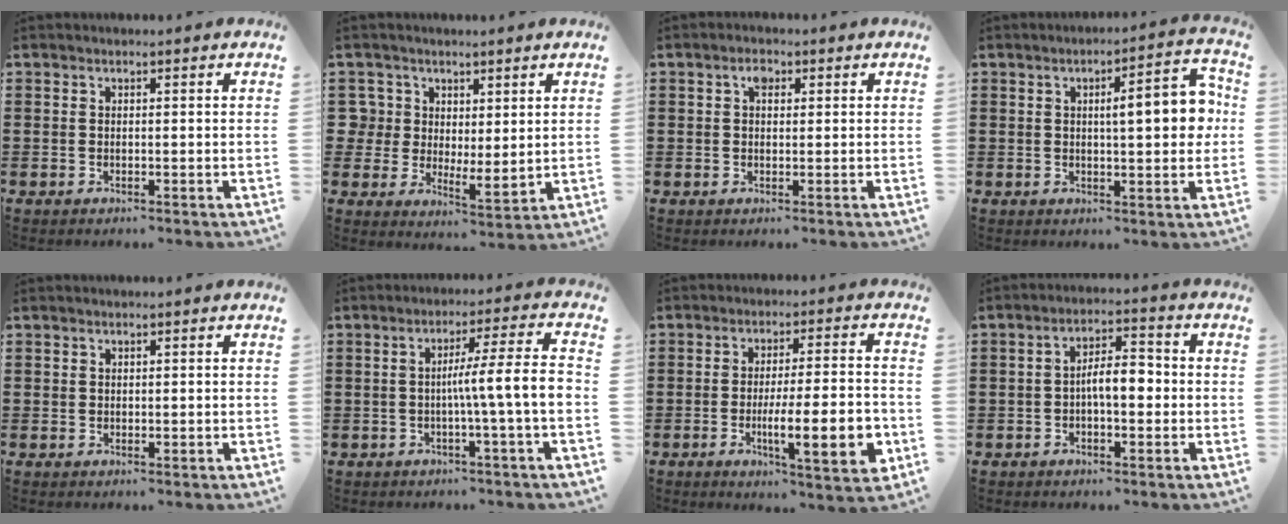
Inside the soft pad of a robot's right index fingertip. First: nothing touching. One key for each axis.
{"total": 4.4, "fx": 2.5, "fy": 3.6, "fz": 0.4, "tx": -0.024, "ty": 0.005, "tz": 0.048}
{"total": 2.1, "fx": 0.8, "fy": 1.2, "fz": 1.5, "tx": -0.026, "ty": 0.004, "tz": 0.012}
{"total": 8.0, "fx": 1.1, "fy": 2.0, "fz": 7.6, "tx": -0.111, "ty": -0.006, "tz": 0.008}
{"total": 0.6, "fx": 0.5, "fy": 0.4, "fz": 0.1, "tx": -0.004, "ty": 0.000, "tz": 0.011}
{"total": 7.6, "fx": -1.2, "fy": -0.5, "fz": 7.4, "tx": -0.124, "ty": -0.010, "tz": -0.028}
{"total": 11.8, "fx": -3.1, "fy": 2.7, "fz": 11.0, "tx": -0.168, "ty": -0.011, "tz": -0.050}
{"total": 5.4, "fx": -0.8, "fy": 2.1, "fz": 4.9, "tx": -0.079, "ty": 0.008, "tz": -0.017}